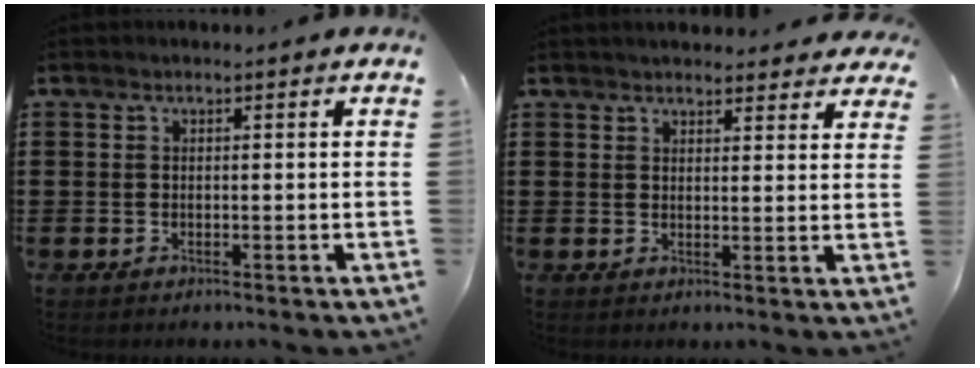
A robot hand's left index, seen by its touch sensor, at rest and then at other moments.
{"total": 2.9, "force": [2.9, 0.5, 0.4], "torque": [-0.007, -0.007, 0.052]}